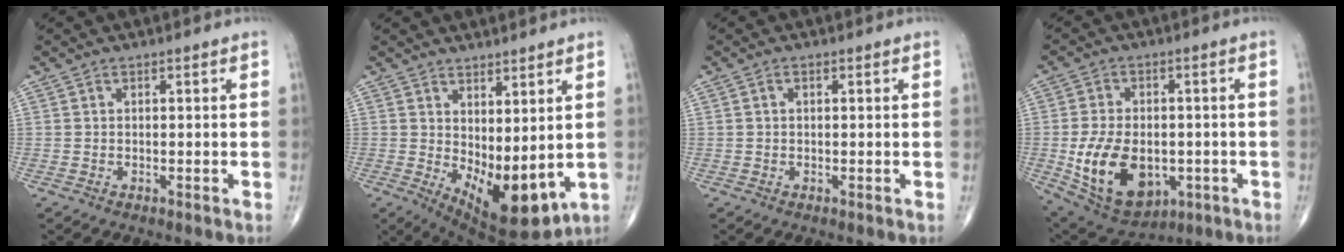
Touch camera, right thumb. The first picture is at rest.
{"total": 12.2, "force": [0.1, 5.4, 10.9], "torque": [-0.156, -0.029, 0.025]}
{"total": 0.7, "force": [0.1, 0.5, 0.6], "torque": [-0.010, 0.002, 0.002]}
{"total": 16.7, "force": [-3.6, 10.9, 12.1], "torque": [-0.196, -0.001, -0.034]}